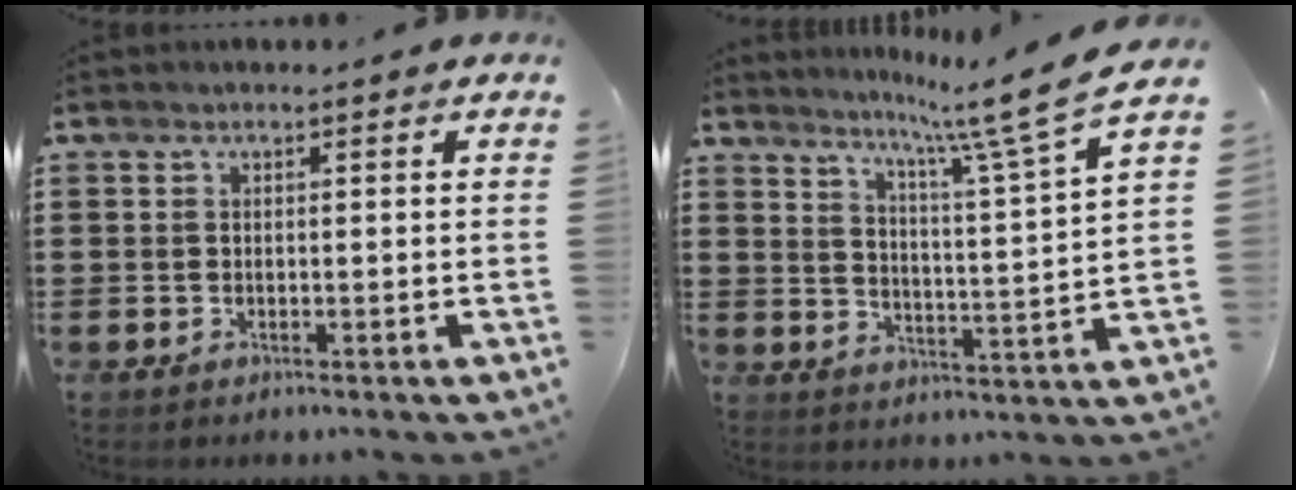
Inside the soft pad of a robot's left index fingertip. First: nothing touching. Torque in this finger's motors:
{"motor_torque": [-0.16, 0.34, -0.03, 0.09]}